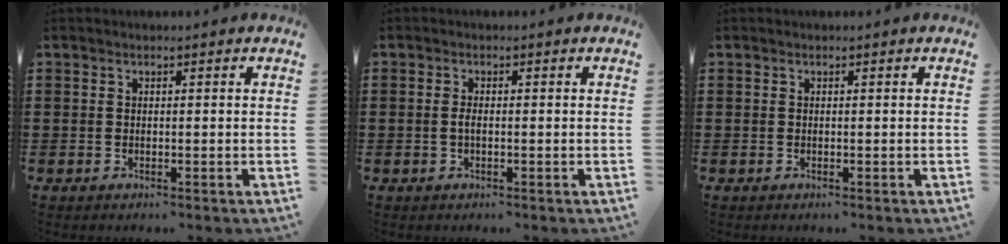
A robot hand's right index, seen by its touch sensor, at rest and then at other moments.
{"total": 1.3, "force": [-0.3, 0.3, 1.2], "torque": [-0.031, -0.004, -0.007]}
{"total": 0.0}